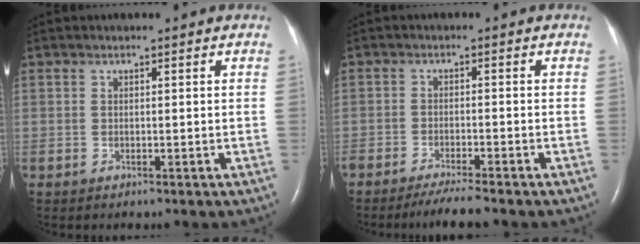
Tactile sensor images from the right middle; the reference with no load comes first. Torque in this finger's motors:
{"motor_torque": [0.21, -0.19, 0.02, 0.03]}